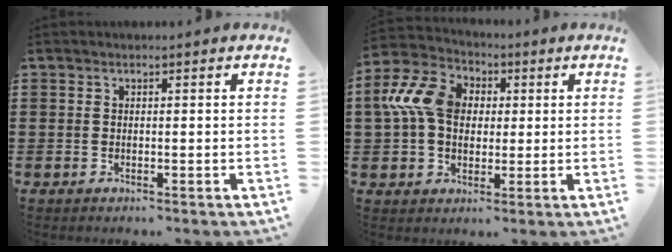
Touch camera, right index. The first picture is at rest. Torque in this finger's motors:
{"motor_torque": [2.06, 0.08, 1.06, 0.21]}